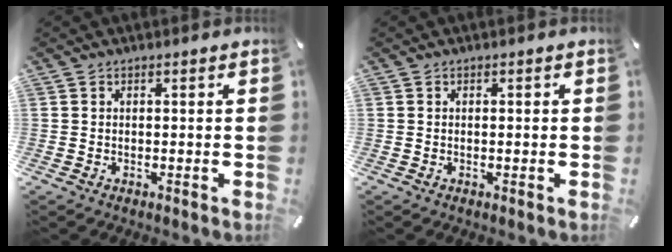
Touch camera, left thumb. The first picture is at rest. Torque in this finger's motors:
{"motor_torque": [-0.13, -0.11, -0.06, -0.02, 0.01]}